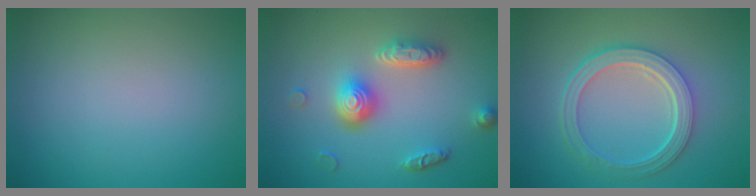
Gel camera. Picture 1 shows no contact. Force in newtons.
{"total": 4.5, "press": 3.5, "slide": 2.8}
{"total": 5.2, "press": 4.0, "slide": 3.4}